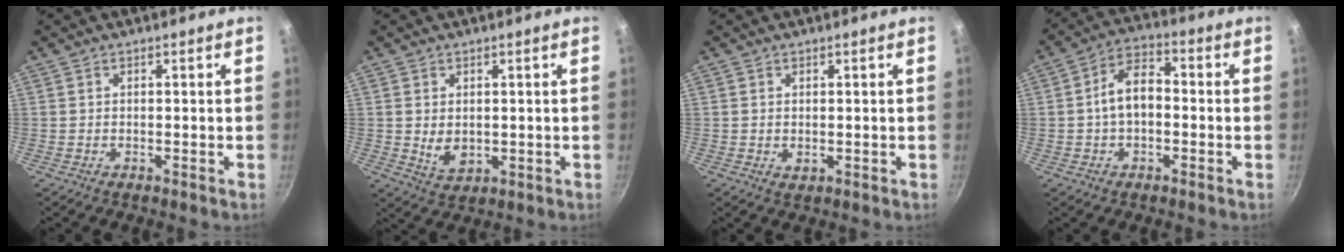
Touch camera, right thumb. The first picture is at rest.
{"total": 5.0, "force": [0.1, 3.5, 3.6], "torque": [-0.056, -0.010, 0.010]}
{"total": 1.2, "force": [0.2, 0.8, 0.9], "torque": [-0.014, -0.003, 0.003]}
{"total": 8.1, "force": [-0.6, 5.1, 6.3], "torque": [-0.089, 0.032, -0.020]}